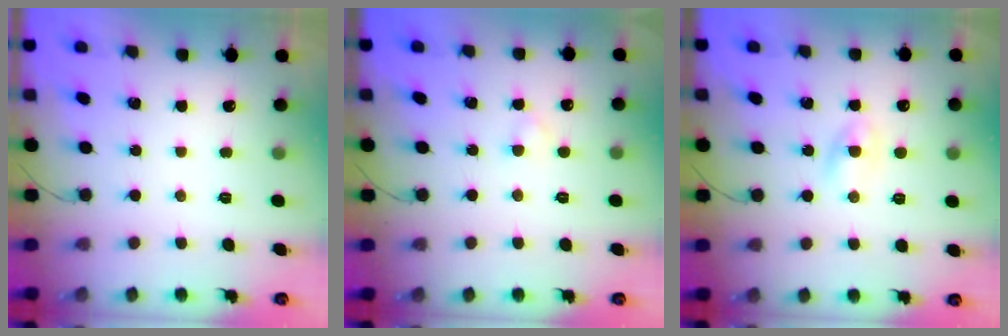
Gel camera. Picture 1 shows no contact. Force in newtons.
{"total": 1.8, "press": 1.5, "slide": 1.0}
{"total": 2.2, "press": 2.0, "slide": 0.9}